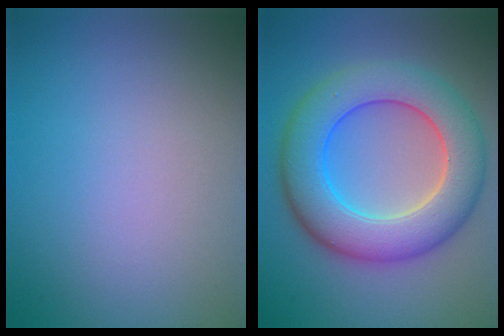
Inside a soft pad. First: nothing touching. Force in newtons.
{"total": 9.2, "press": 9.2, "slide": 0.4}